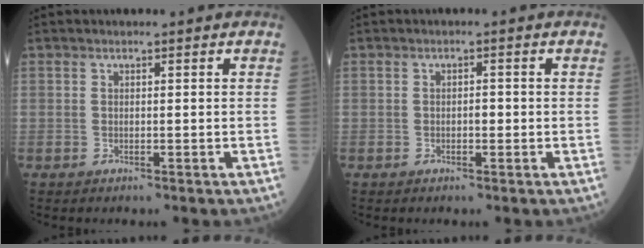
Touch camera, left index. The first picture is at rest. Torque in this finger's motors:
{"motor_torque": [-0.03, 0.39, -0.07, -0.01]}